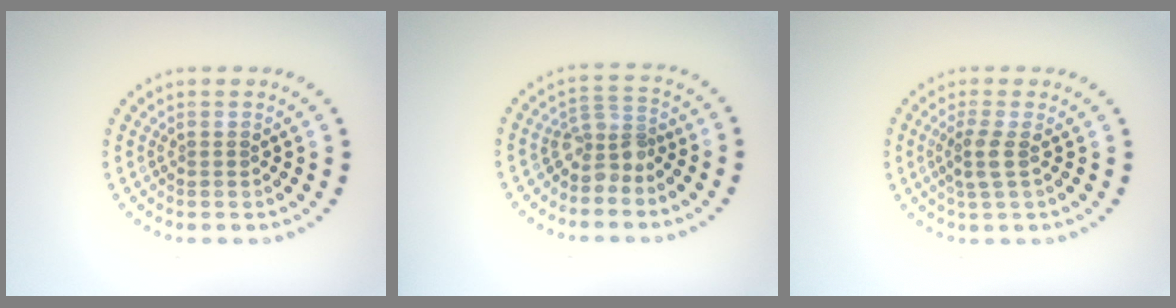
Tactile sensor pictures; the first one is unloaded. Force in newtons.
{"total": 2.7, "press": 1.9, "slide": 1.9}
{"total": 1.9, "press": 1.6, "slide": 1.0}